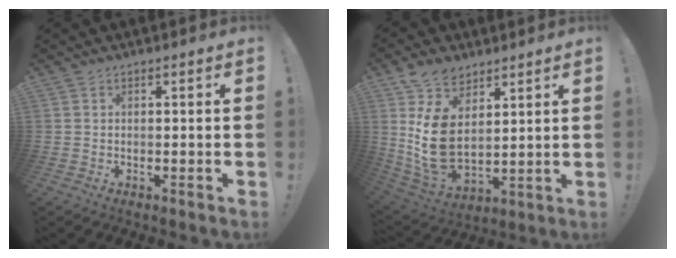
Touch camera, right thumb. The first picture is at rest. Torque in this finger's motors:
{"motor_torque": [2.17, 2.42, 0.37, 0.06, 0.22]}